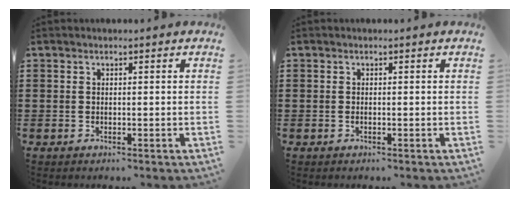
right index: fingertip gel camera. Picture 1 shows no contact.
{"total": 0.0}